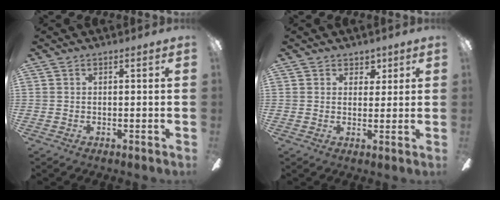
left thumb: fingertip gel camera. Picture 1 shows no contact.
{"total": 3.5, "force": [2.2, 2.8, 0.3], "torque": [0.007, -0.008, 0.036]}